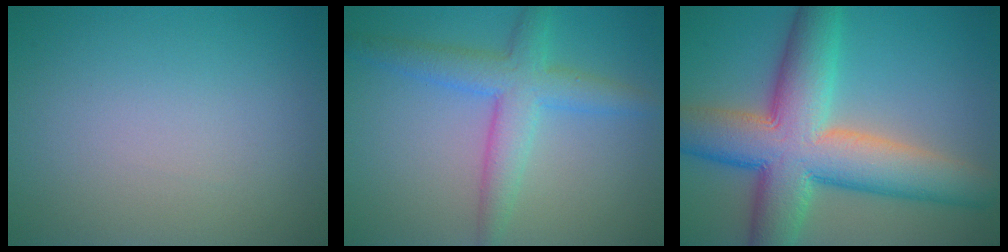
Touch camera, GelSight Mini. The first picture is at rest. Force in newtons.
{"total": 4.7, "press": 4.7, "slide": 0.3}
{"total": 12.0, "press": 11.9, "slide": 0.5}